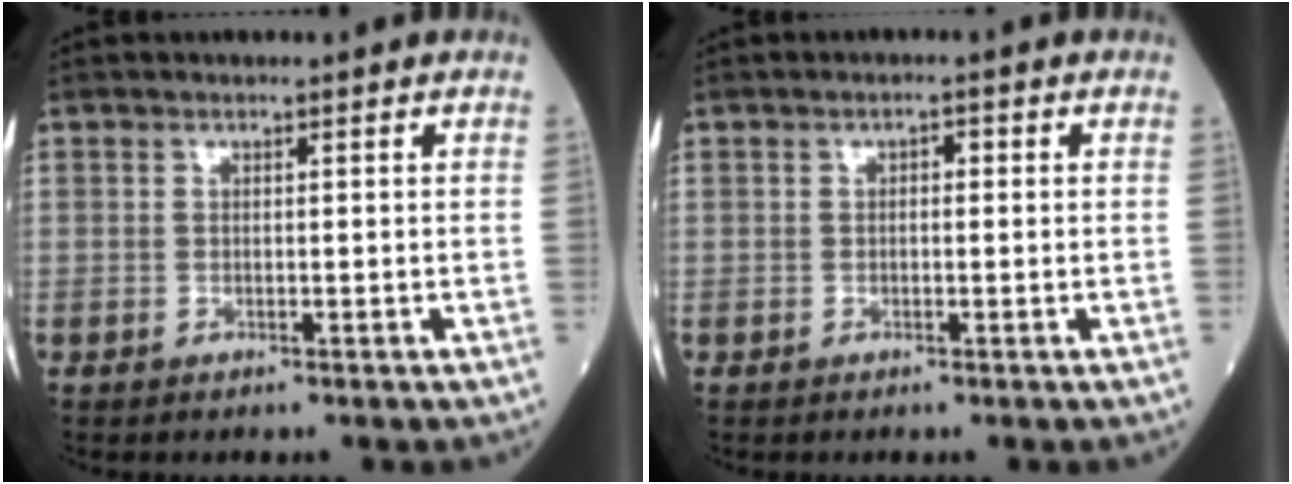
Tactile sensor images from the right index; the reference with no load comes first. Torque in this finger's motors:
{"motor_torque": [-0.06, -0.05, -0.01, 0.01]}